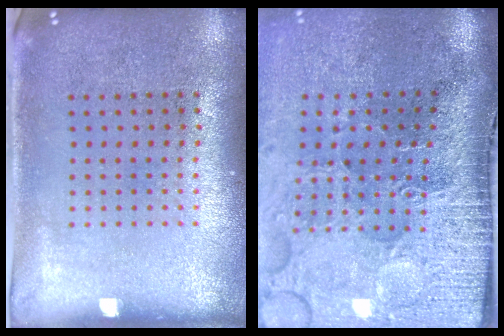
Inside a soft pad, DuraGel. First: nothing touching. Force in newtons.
{"total": 5.1, "press": 4.1, "slide": 3.0}